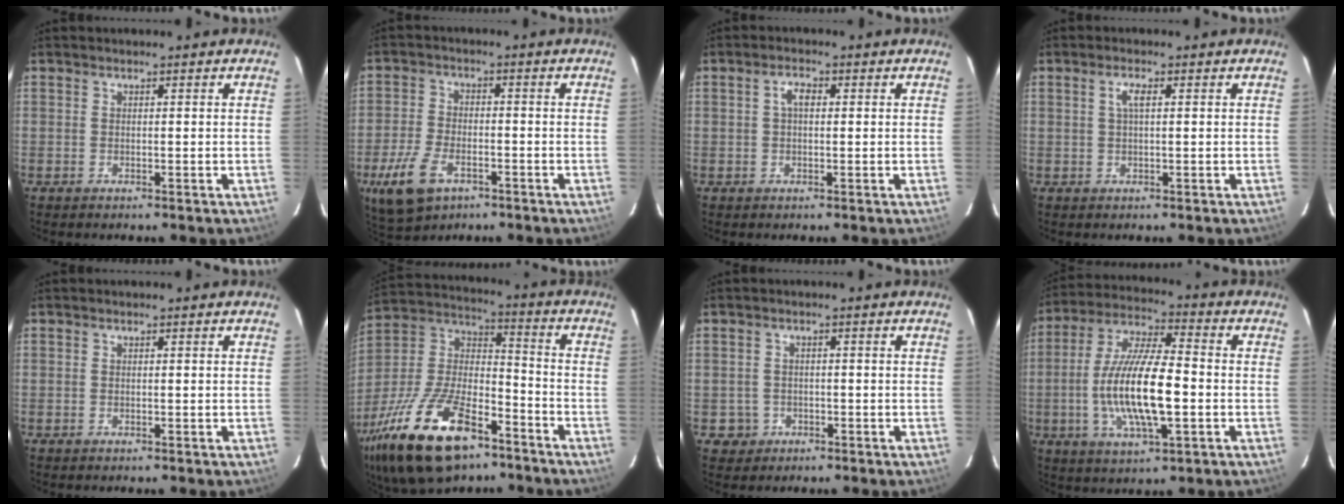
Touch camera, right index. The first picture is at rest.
{"total": 10.3, "force": [-5.3, 5.7, 6.8], "torque": [-0.164, -0.013, -0.096]}
{"total": 2.4, "force": [0.4, 1.2, 2.1], "torque": [-0.041, 0.009, 0.007]}
{"total": 2.1, "force": [0.5, 0.4, 2.0], "torque": [-0.040, 0.005, 0.009]}
{"total": 0.0}
{"total": 27.0, "force": [-16.5, 11.6, 17.9], "torque": [-0.369, -0.017, -0.282]}
{"total": 3.4, "force": [-1.0, 3.3, 0.2], "torque": [-0.010, 0.012, -0.010]}
{"total": 16.2, "force": [-2.9, 4.5, 15.3], "torque": [-0.306, -0.004, -0.054]}